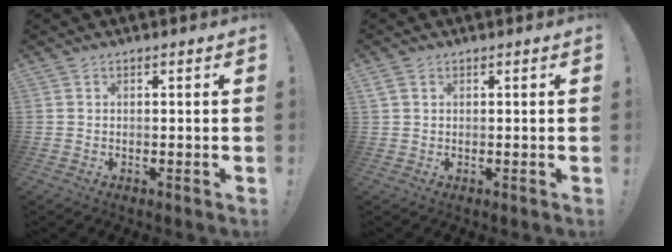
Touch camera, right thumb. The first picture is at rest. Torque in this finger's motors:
{"motor_torque": [0.52, 1.86, 0.94, 0.75, 0.41]}